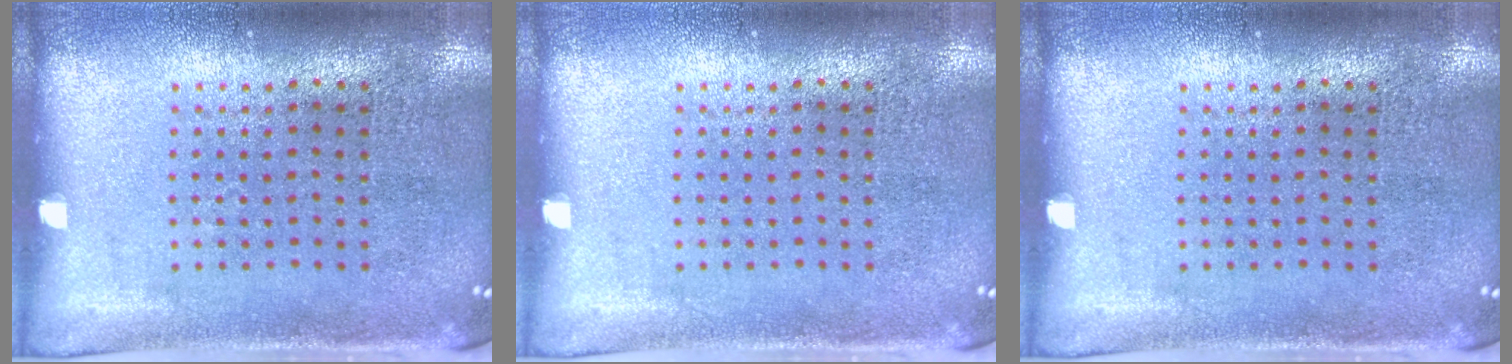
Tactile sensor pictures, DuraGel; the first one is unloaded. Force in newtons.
{"total": 0.0}
{"total": 0.0}